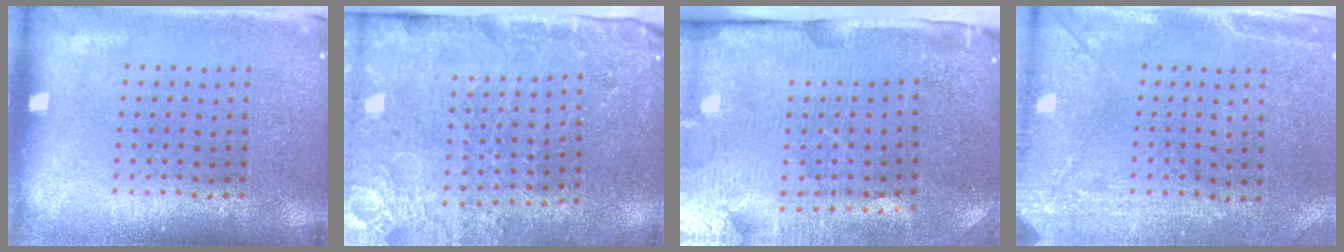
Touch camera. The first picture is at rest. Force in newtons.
{"total": 3.2, "press": 3.2, "slide": 0.5}
{"total": 4.5, "press": 3.7, "slide": 2.7}
{"total": 2.9, "press": 2.3, "slide": 1.8}